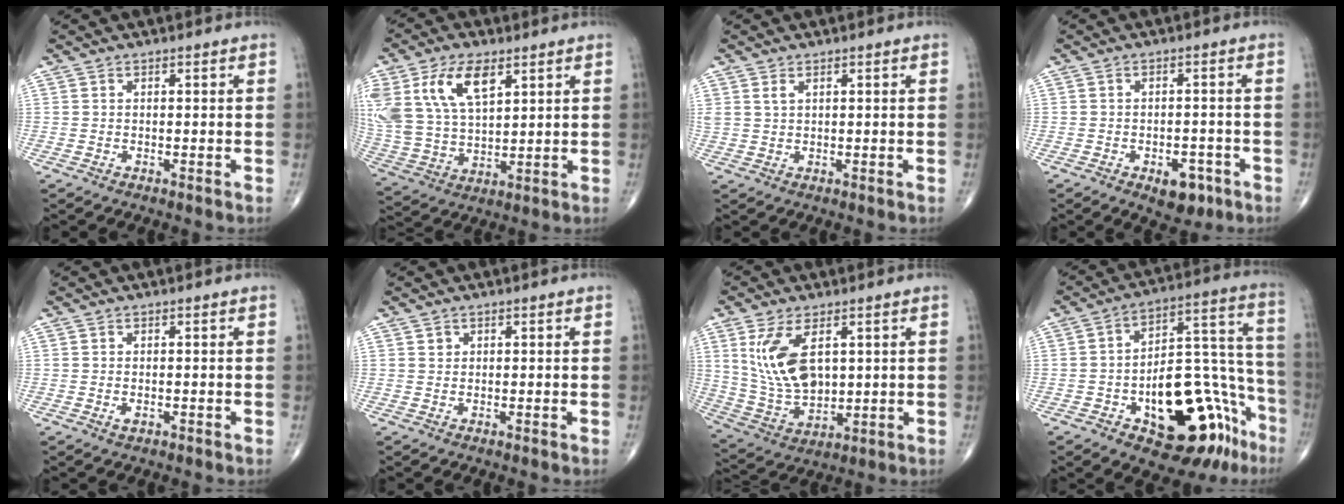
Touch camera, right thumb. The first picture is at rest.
{"total": 18.0, "force": [8.0, 9.8, 12.7], "torque": [-0.265, -0.015, 0.160]}
{"total": 1.9, "force": [1.1, 1.1, 1.1], "torque": [-0.022, 0.001, 0.028]}
{"total": 5.8, "force": [-2.9, 3.3, 3.8], "torque": [-0.031, 0.014, -0.034]}
{"total": 1.2, "force": [-0.3, 0.6, 0.9], "torque": [-0.016, -0.001, -0.005]}
{"total": 0.8, "force": [0.4, 0.7, 0.2], "torque": [0.005, -0.001, 0.006]}
{"total": 13.1, "force": [3.9, 7.2, 10.2], "torque": [-0.192, -0.018, 0.092]}
{"total": 24.8, "force": [-12.0, 11.2, 18.6], "torque": [-0.188, 0.099, -0.161]}